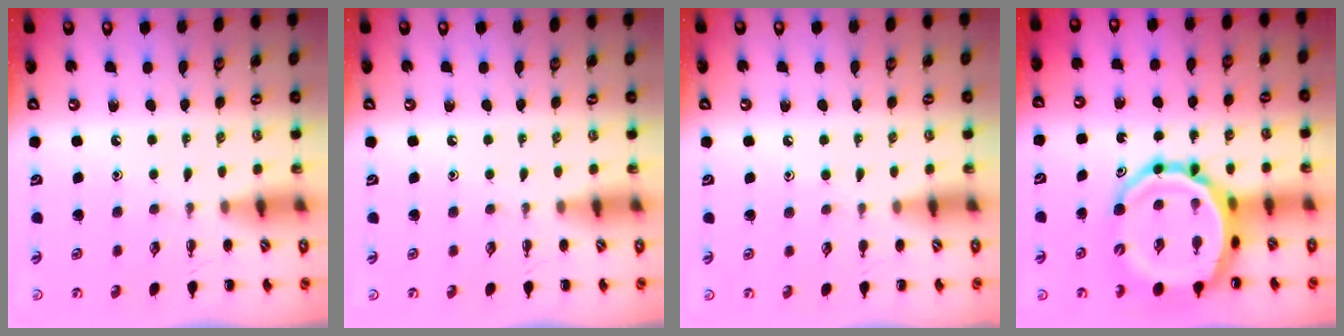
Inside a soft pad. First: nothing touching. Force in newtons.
{"total": 0.0}
{"total": 4.8, "press": 4.4, "slide": 1.9}
{"total": 16.8, "press": 16.2, "slide": 4.3}